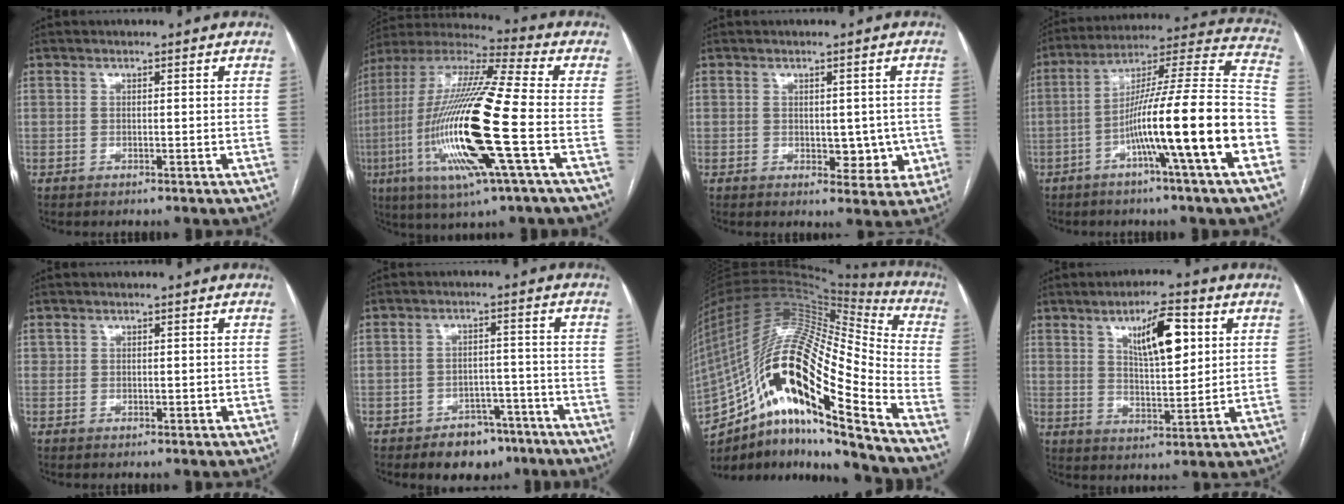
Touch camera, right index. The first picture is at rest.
{"total": 22.7, "force": [-5.4, 1.6, 22.0], "torque": [-0.475, -0.024, -0.105]}
{"total": 5.5, "force": [-0.4, 3.6, 4.1], "torque": [-0.034, 0.006, 0.006]}
{"total": 20.5, "force": [-7.1, -0.9, 19.2], "torque": [-0.277, 0.010, -0.122]}
{"total": 1.1, "force": [0.4, 1.0, 0.2], "torque": [0.000, 0.002, 0.008]}
{"total": 6.7, "force": [-4.6, 4.1, 2.6], "torque": [-0.030, 0.015, -0.063]}
{"total": 29.8, "force": [-15.5, 5.6, 24.9], "torque": [-0.467, 0.006, -0.273]}
{"total": 9.9, "force": [4.0, 2.6, 8.7], "torque": [-0.146, 0.006, 0.070]}